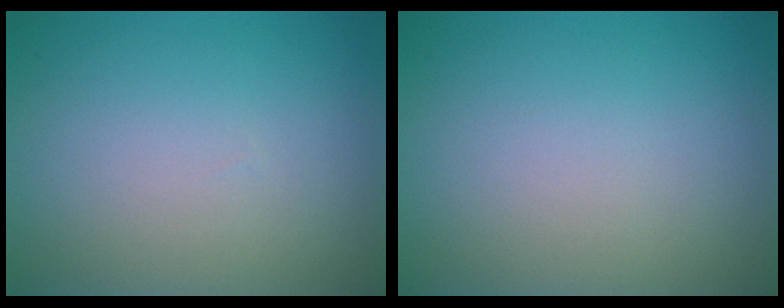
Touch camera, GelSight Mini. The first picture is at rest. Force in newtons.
{"total": 0.0}